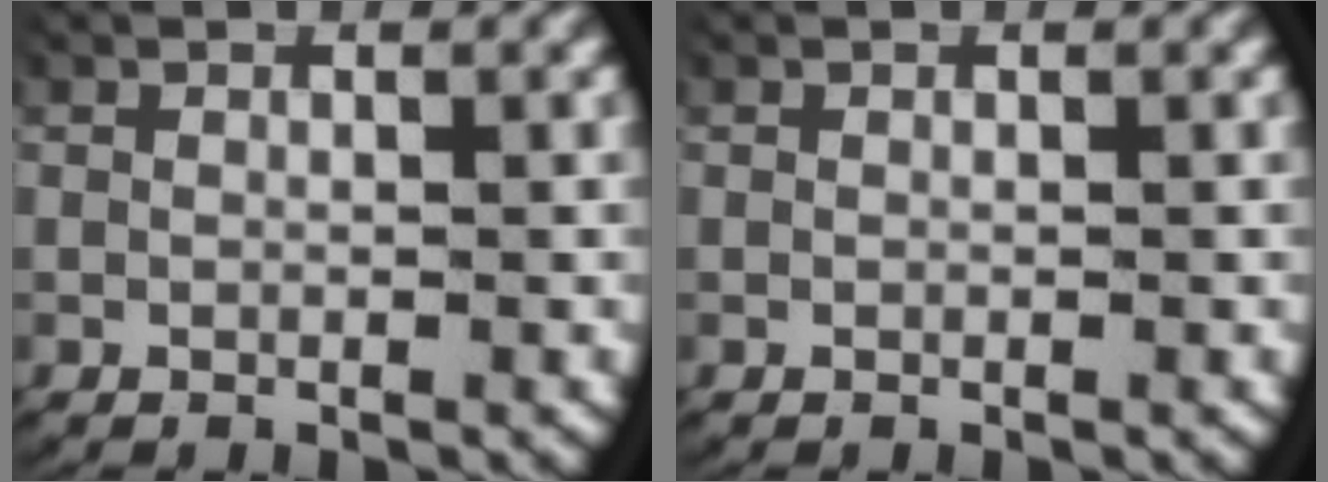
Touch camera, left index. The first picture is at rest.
{"total": 0.0}